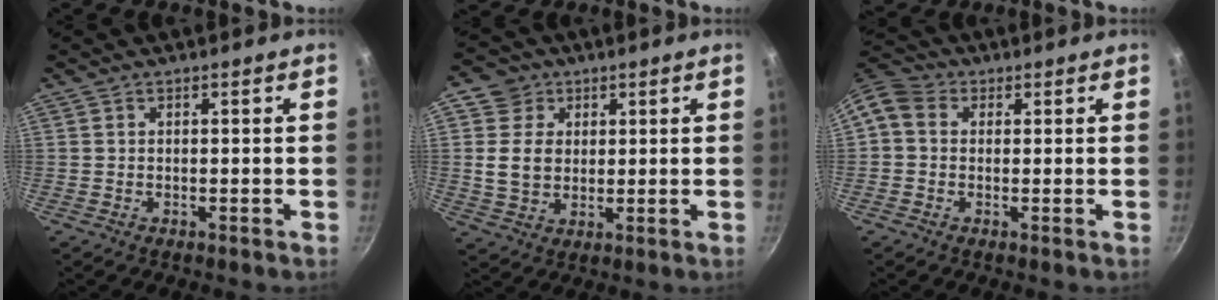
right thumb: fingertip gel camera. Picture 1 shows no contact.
{"total": 8.3, "force": [2.2, 7.2, 3.6], "torque": [-0.034, -0.004, 0.036]}
{"total": 5.9, "force": [0.5, 4.9, 3.2], "torque": [-0.063, 0.019, -0.008]}